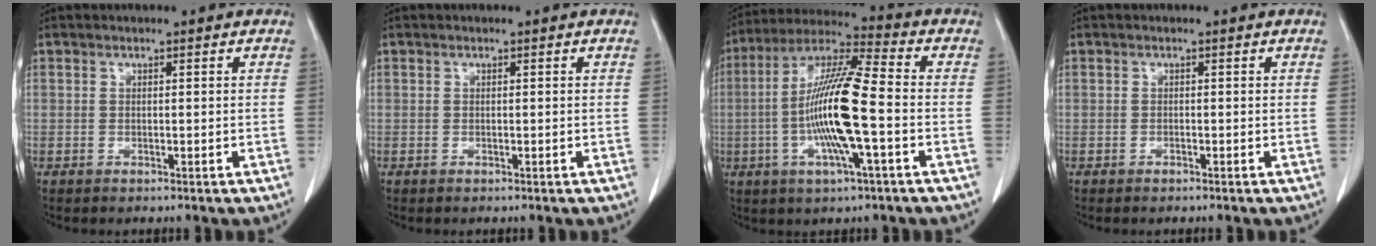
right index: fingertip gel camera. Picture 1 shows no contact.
{"total": 0.0}
{"total": 14.6, "force": [-2.5, 0.8, 14.4], "torque": [-0.278, 0.002, -0.052]}
{"total": 0.0}